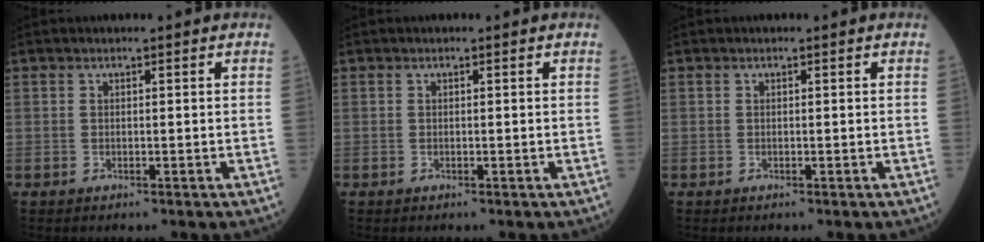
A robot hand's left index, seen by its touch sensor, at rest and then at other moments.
{"total": 0.0}
{"total": 0.0}